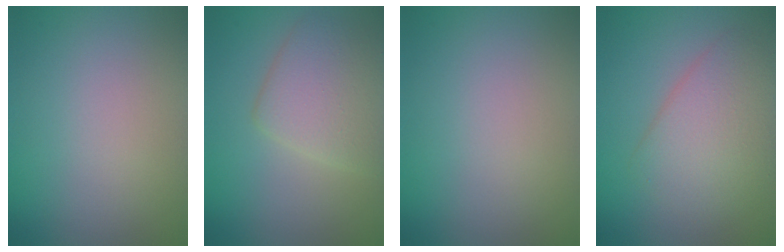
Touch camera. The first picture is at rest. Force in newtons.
{"total": 4.8, "press": 4.8, "slide": 0.3}
{"total": 0.0}
{"total": 4.6, "press": 4.6, "slide": 0.1}